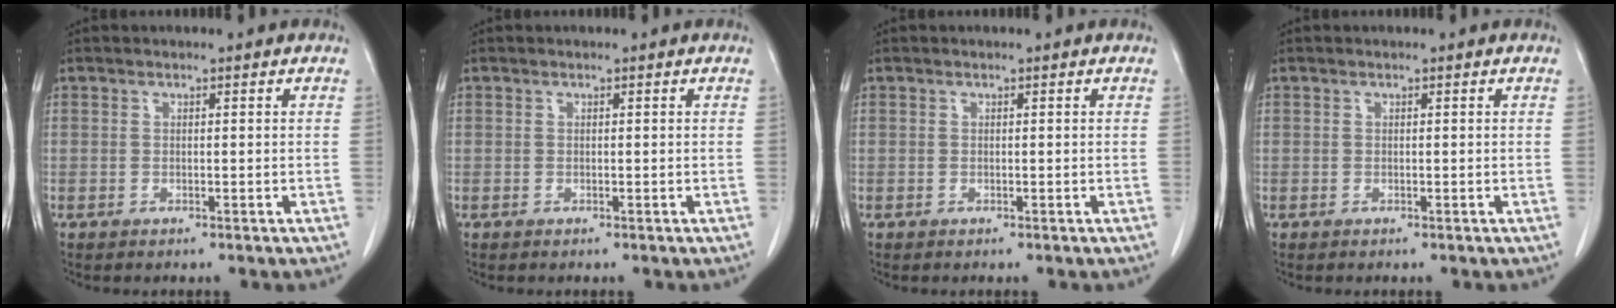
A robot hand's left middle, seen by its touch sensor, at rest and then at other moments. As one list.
[{"total": 0.0}, {"total": 0.0}, {"total": 0.0}]